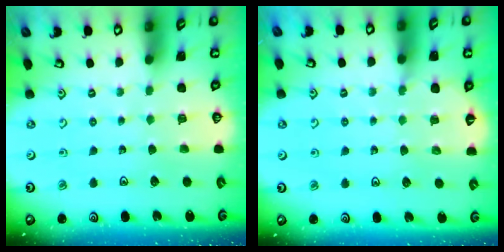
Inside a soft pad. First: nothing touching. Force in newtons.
{"total": 4.8, "press": 4.6, "slide": 1.3}